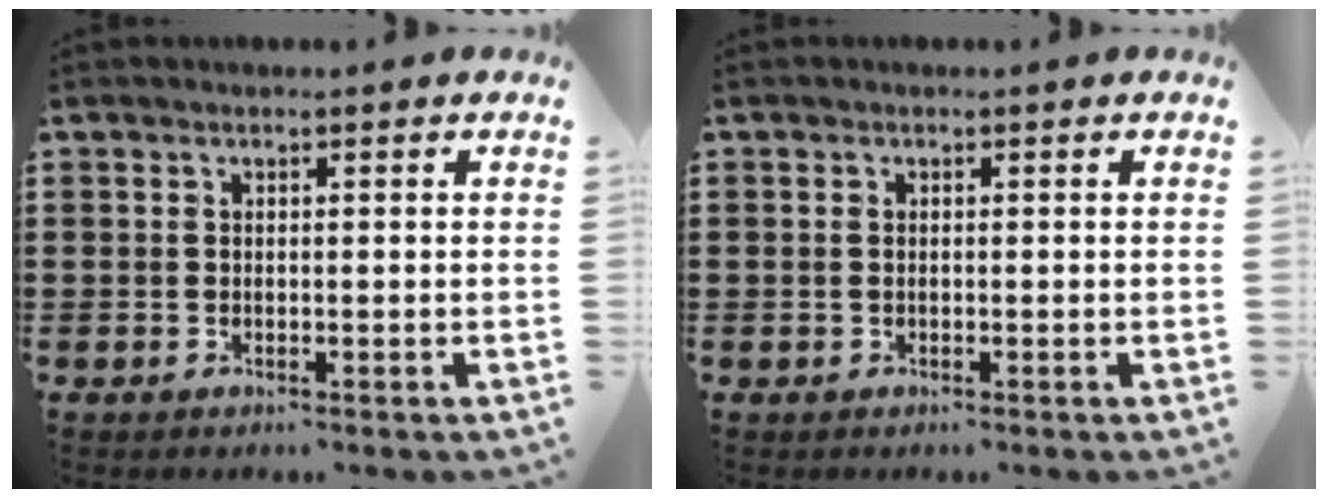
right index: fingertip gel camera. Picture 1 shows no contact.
{"total": 0.6, "force": [0.0, 0.3, 0.5], "torque": [-0.012, 0.001, 0.000]}